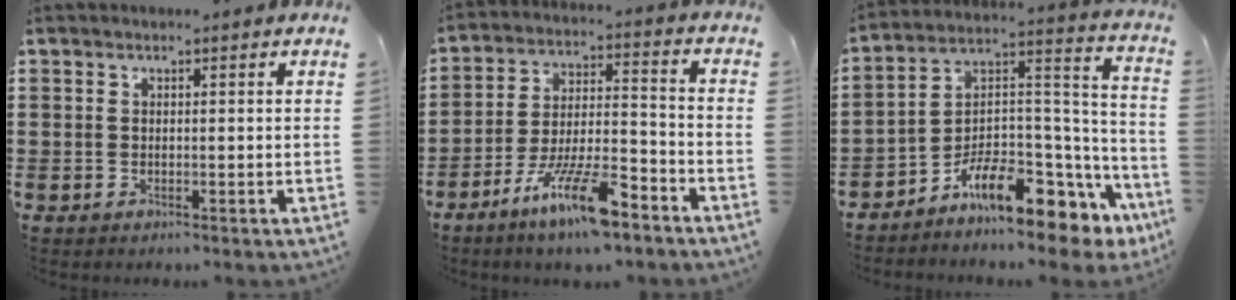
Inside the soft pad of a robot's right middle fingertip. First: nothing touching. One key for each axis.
{"total": 11.8, "fx": -8.1, "fy": 2.6, "fz": 8.2, "tx": -0.152, "ty": 0.017, "tz": -0.151}
{"total": 9.3, "fx": -7.1, "fy": 3.0, "fz": 5.1, "tx": -0.100, "ty": -0.003, "tz": -0.142}